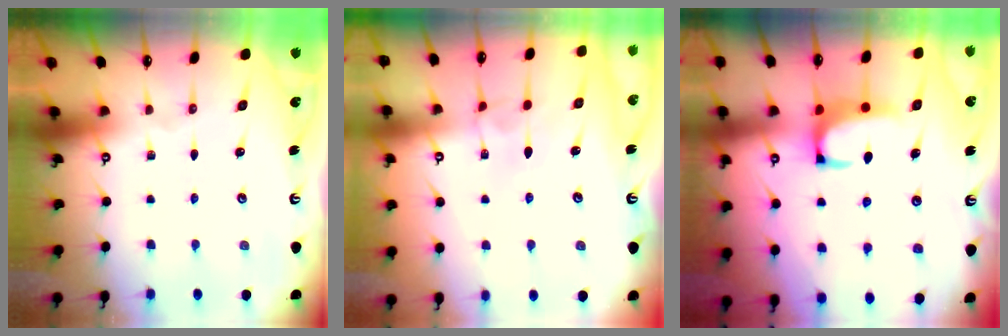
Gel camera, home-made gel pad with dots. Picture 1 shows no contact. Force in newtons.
{"total": 3.0, "press": 3.0, "slide": 0.3}
{"total": 2.2, "press": 2.0, "slide": 0.9}